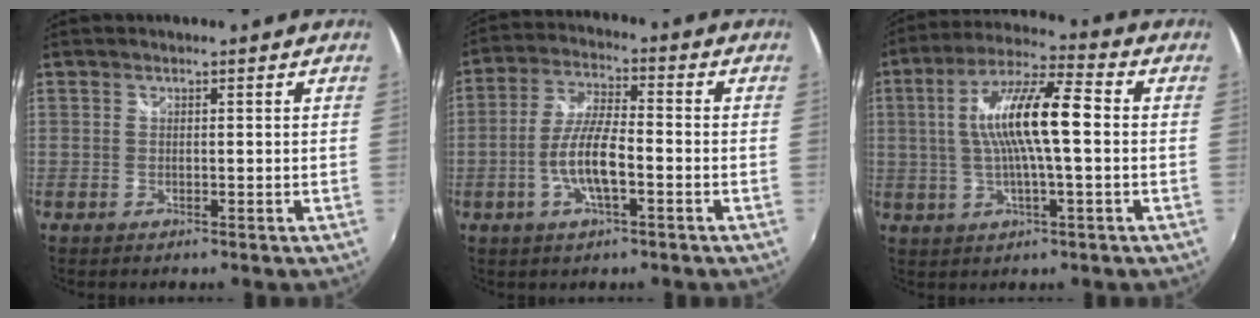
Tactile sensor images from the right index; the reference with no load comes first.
{"total": 9.1, "force": [-3.0, 2.4, 8.2], "torque": [-0.169, 0.002, -0.058]}
{"total": 13.2, "force": [0.5, 2.1, 13.0], "torque": [-0.242, 0.014, 0.005]}